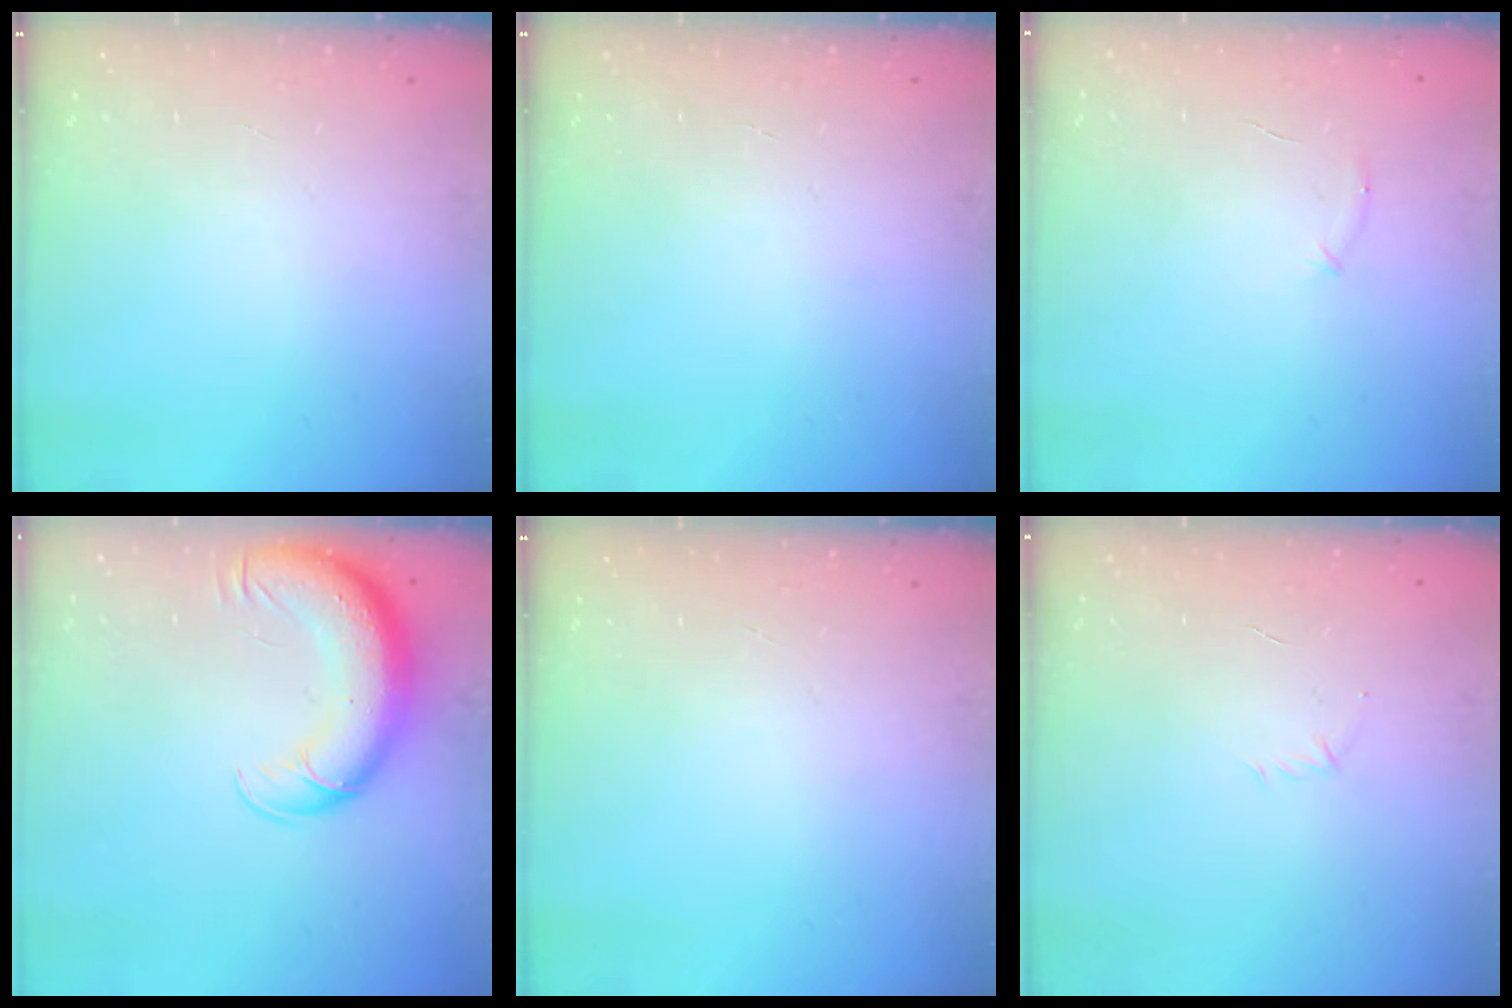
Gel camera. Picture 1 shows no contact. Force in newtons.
{"total": 0.0}
{"total": 4.7, "press": 4.5, "slide": 1.3}
{"total": 13.5, "press": 13.1, "slide": 3.3}
{"total": 0.0}
{"total": 2.9, "press": 2.8, "slide": 0.7}